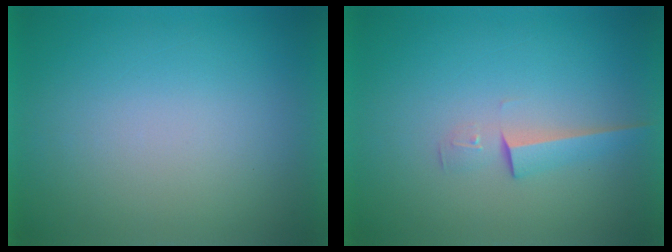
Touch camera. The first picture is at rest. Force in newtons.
{"total": 2.3}